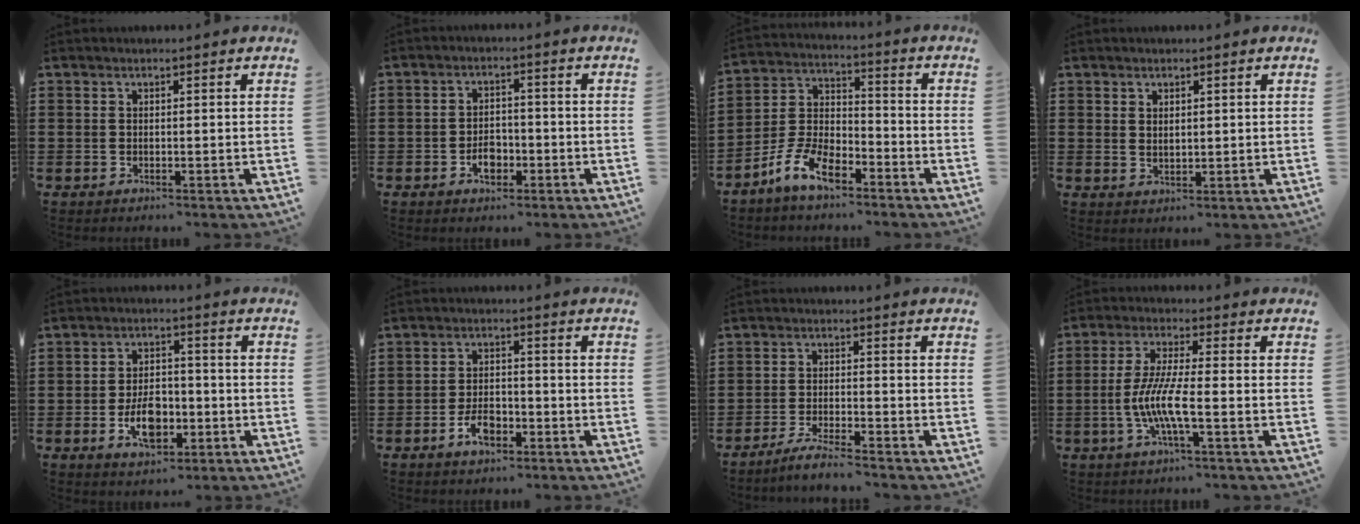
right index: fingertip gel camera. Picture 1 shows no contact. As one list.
[{"total": 3.7, "force": [-1.7, 2.4, 2.3], "torque": [-0.038, -0.004, -0.032]}, {"total": 8.5, "force": [-5.8, 3.6, 5.0], "torque": [-0.124, 0.006, -0.115]}, {"total": 1.2, "force": [0.9, 0.6, 0.4], "torque": [-0.009, 0.004, 0.018]}, {"total": 6.9, "force": [-2.2, 3.8, 5.3], "torque": [-0.089, -0.001, -0.041]}, {"total": 4.9, "force": [-2.5, 2.4, 3.4], "torque": [-0.065, 0.002, -0.044]}, {"total": 3.8, "force": [-3.5, -0.2, 1.2], "torque": [-0.029, -0.002, -0.072]}, {"total": 7.5, "force": [-2.2, 0.9, 7.1], "torque": [-0.157, -0.015, -0.051]}]